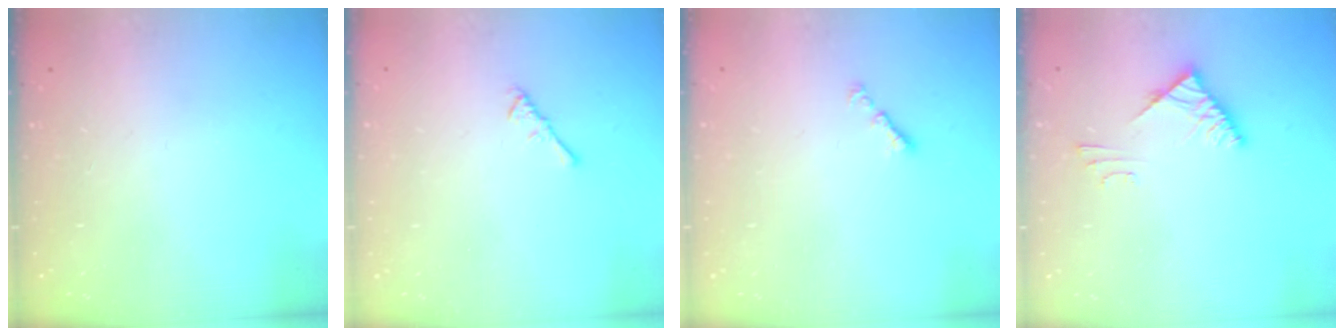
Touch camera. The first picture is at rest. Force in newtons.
{"total": 2.2, "press": 2.1, "slide": 0.5}
{"total": 1.3, "press": 1.2, "slide": 0.5}
{"total": 4.4, "press": 4.3, "slide": 0.8}